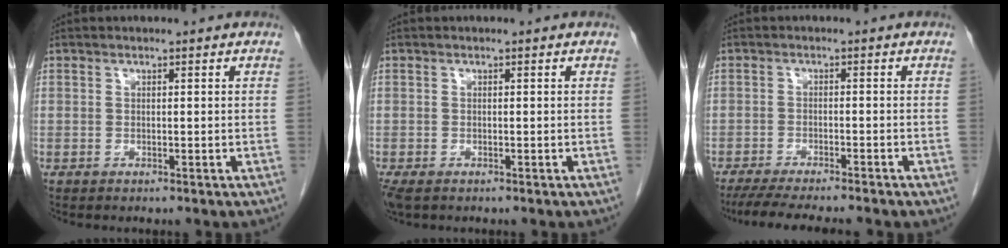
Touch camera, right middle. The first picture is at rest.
{"total": 3.2, "force": [-2.0, 1.6, 1.9], "torque": [-0.044, -0.011, -0.033]}
{"total": 10.6, "force": [-9.0, 1.0, 5.6], "torque": [-0.075, -0.015, -0.131]}